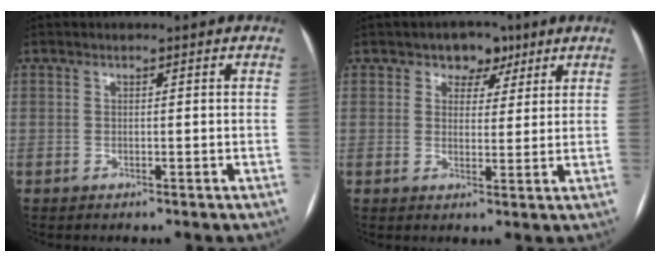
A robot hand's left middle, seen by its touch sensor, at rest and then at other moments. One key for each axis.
{"total": 4.6, "fx": 2.7, "fy": 3.3, "fz": 1.6, "tx": -0.010, "ty": 0.008, "tz": 0.038}